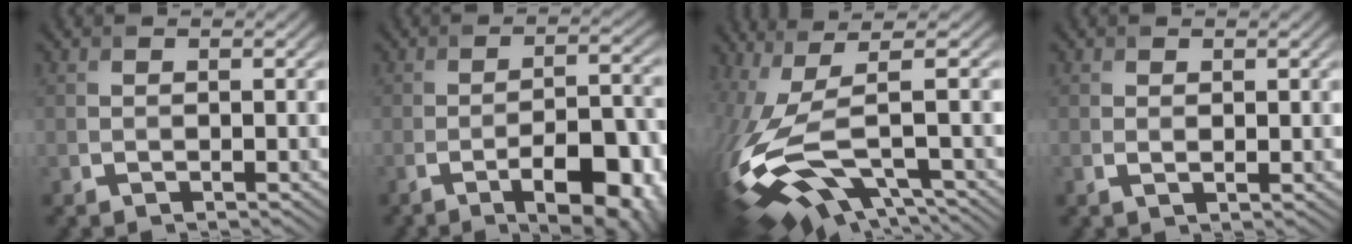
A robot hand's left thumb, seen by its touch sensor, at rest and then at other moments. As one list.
[{"total": 9.3, "force": [-5.0, 2.6, 7.4], "torque": [-0.103, 0.004, -0.067]}, {"total": 14.8, "force": [-3.5, 4.8, 13.6], "torque": [-0.322, -0.012, -0.042]}, {"total": 0.8, "force": [0.4, 0.3, 0.7], "torque": [-0.016, 0.000, 0.009]}]